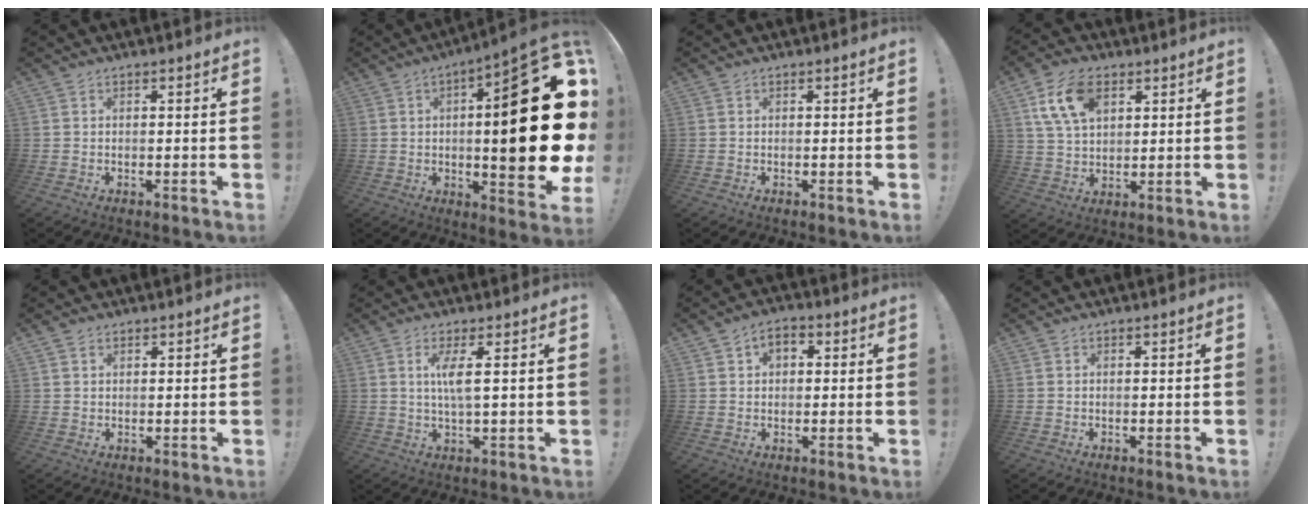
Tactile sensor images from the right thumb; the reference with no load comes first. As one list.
[{"total": 30.6, "force": [2.1, 7.2, 29.7], "torque": [-0.429, -0.028, 0.036]}, {"total": 0.0}, {"total": 13.0, "force": [5.7, 7.9, 8.6], "torque": [-0.147, -0.006, 0.108]}, {"total": 1.7, "force": [1.1, 1.2, 0.1], "torque": [0.012, -0.010, 0.019]}, {"total": 5.7, "force": [1.5, 0.4, 5.5], "torque": [-0.108, -0.003, 0.021]}, {"total": 4.1, "force": [1.2, 3.0, 2.7], "torque": [-0.036, 0.000, 0.019]}, {"total": 0.0}]